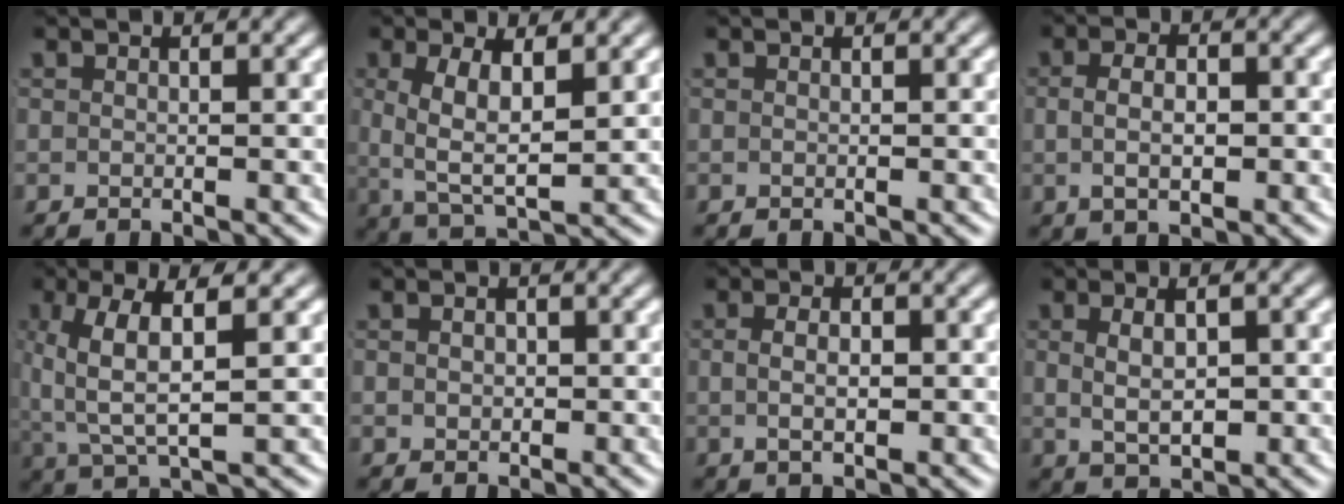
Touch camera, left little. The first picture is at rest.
{"total": 4.9, "force": [0.3, 2.4, 4.2], "torque": [-0.091, -0.017, 0.022]}
{"total": 0.0}
{"total": 2.7, "force": [-0.3, 1.2, 2.4], "torque": [-0.033, -0.003, 0.001]}
{"total": 4.9, "force": [1.0, 1.8, 4.4], "torque": [-0.095, -0.002, 0.026]}
{"total": 0.8, "force": [0.0, 0.7, 0.5], "torque": [-0.012, -0.009, 0.007]}
{"total": 2.1, "force": [-0.2, 0.8, 1.9], "torque": [-0.026, -0.003, 0.004]}
{"total": 3.8, "force": [0.1, 2.0, 3.2], "torque": [-0.051, -0.003, 0.011]}